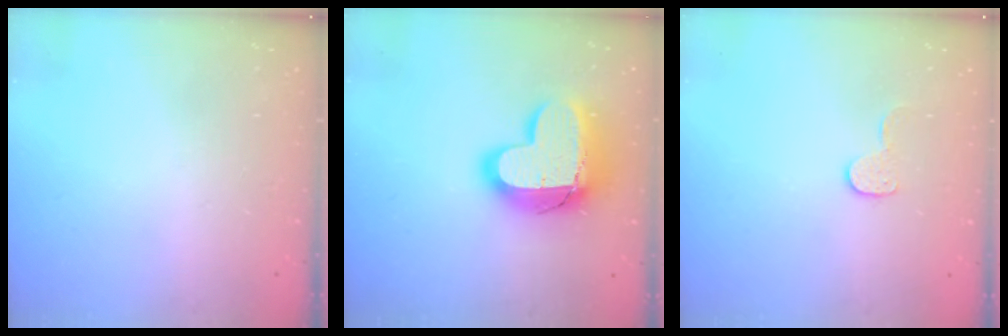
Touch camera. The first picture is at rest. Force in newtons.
{"total": 18.5, "press": 18.5, "slide": 1.2}
{"total": 6.1, "press": 6.1, "slide": 0.2}